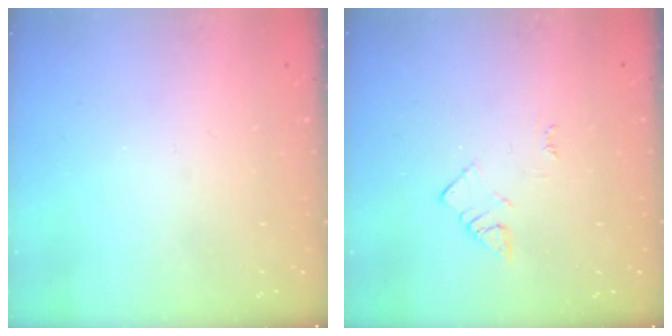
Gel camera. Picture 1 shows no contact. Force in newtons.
{"total": 2.4, "press": 2.4, "slide": 0.3}